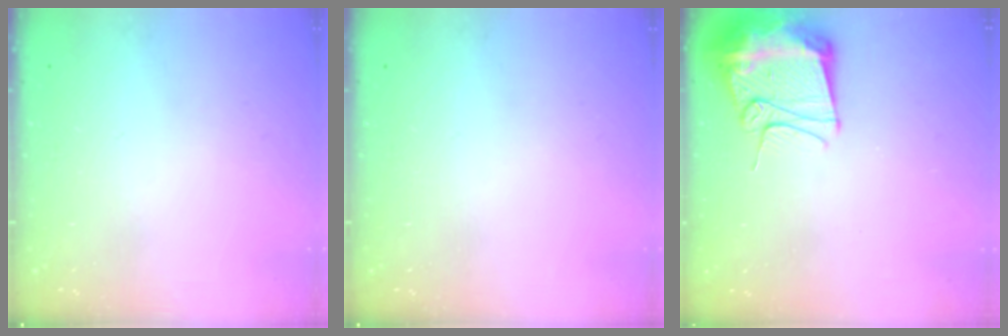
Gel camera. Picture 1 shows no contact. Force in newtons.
{"total": 0.0}
{"total": 13.4, "press": 13.4, "slide": 1.3}